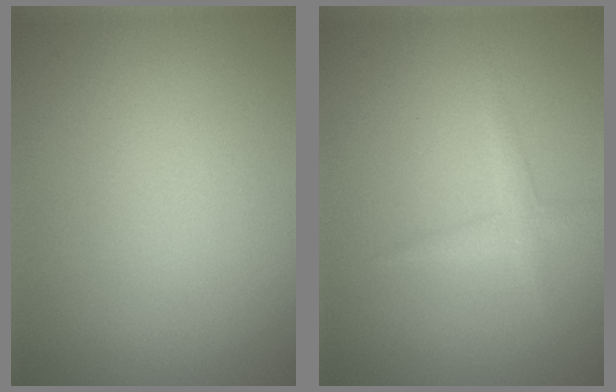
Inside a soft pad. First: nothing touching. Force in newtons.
{"total": 1.3, "press": 1.3, "slide": 0.0}